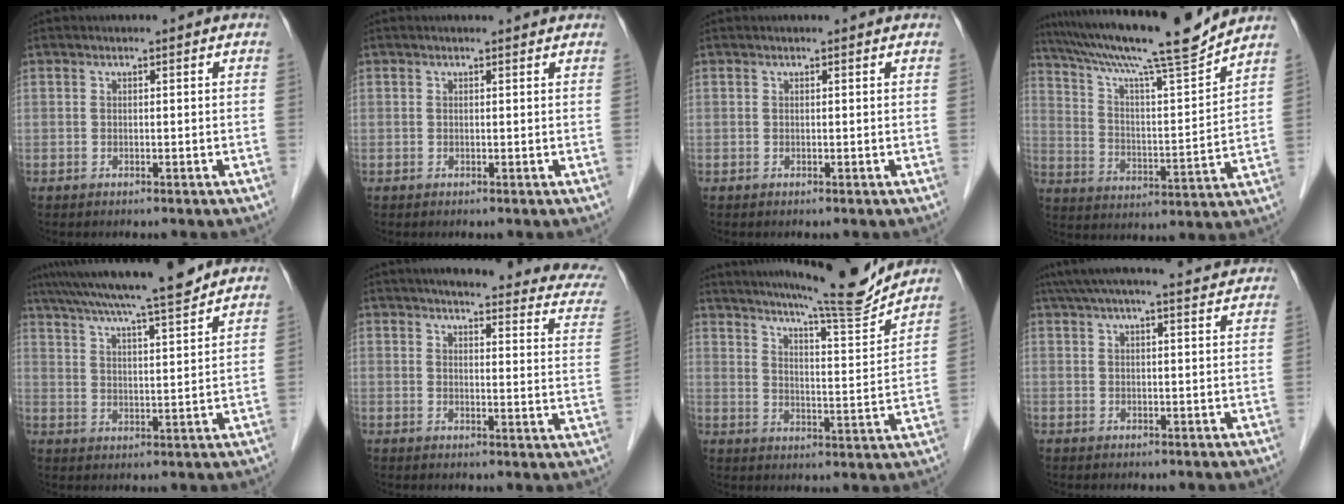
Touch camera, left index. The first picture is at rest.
{"total": 2.2, "force": [2.1, 0.5, 0.5], "torque": [-0.012, 0.015, 0.020]}
{"total": 1.1, "force": [1.1, 0.2, 0.2], "torque": [-0.012, 0.010, 0.011]}
{"total": 18.3, "force": [16.0, -0.6, 8.7], "torque": [-0.152, -0.006, 0.254]}
{"total": 17.4, "force": [15.1, 0.4, 8.5], "torque": [-0.149, 0.023, 0.229]}
{"total": 21.1, "force": [18.5, 2.9, 9.8], "torque": [-0.105, -0.024, 0.198]}
{"total": 16.9, "force": [15.4, -0.1, 6.9], "torque": [-0.111, -0.027, 0.216]}
{"total": 13.9, "force": [12.6, 1.1, 5.9], "torque": [-0.094, 0.037, 0.165]}